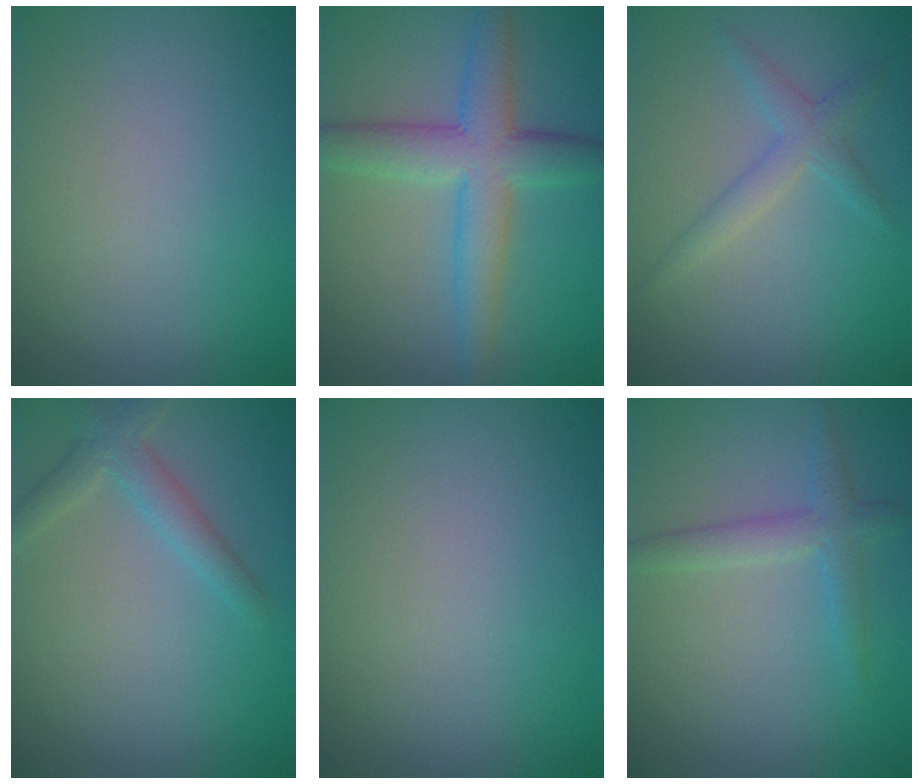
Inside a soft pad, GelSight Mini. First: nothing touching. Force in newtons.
{"total": 5.8, "press": 5.8, "slide": 0.0}
{"total": 1.3, "press": 1.3, "slide": 0.1}
{"total": 2.5, "press": 2.5, "slide": 0.1}
{"total": 0.0}
{"total": 2.3, "press": 2.3, "slide": 0.1}